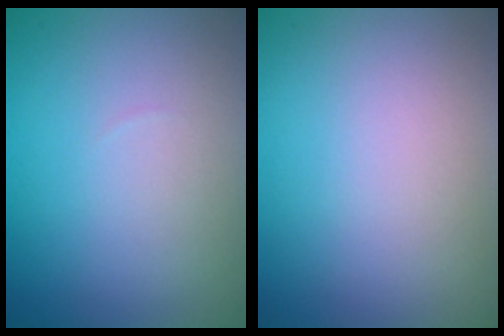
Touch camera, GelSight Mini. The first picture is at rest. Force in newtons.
{"total": 0.0}